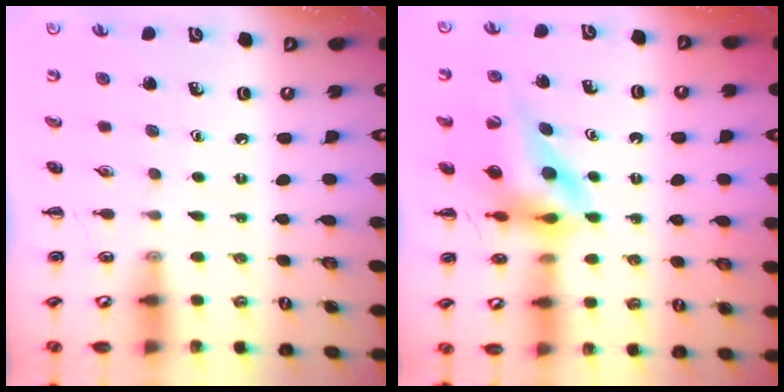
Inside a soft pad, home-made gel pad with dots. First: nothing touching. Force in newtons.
{"total": 11.0, "press": 10.4, "slide": 3.4}